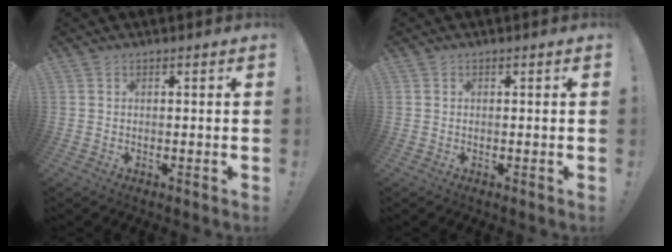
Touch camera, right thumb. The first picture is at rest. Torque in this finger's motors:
{"motor_torque": [0.20, -0.07, 0.09, 0.18, 0.13]}